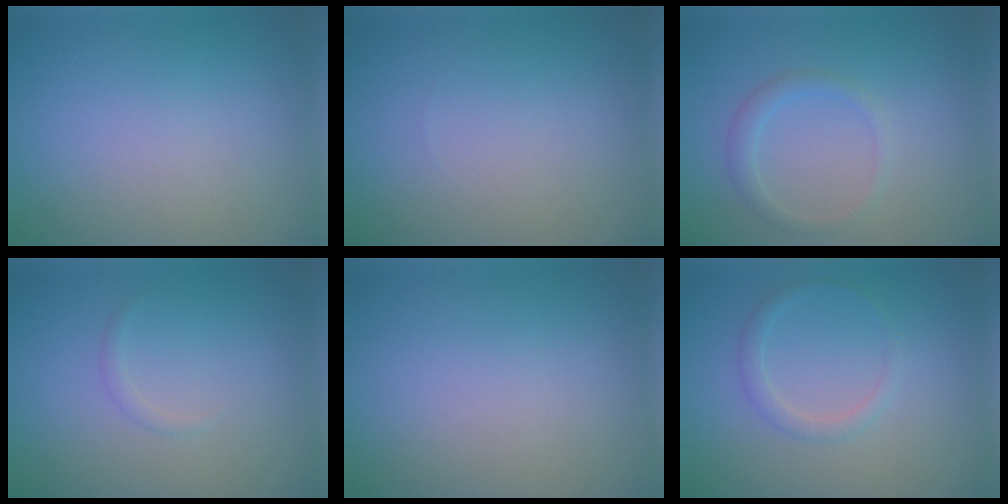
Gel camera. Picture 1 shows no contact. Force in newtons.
{"total": 0.0}
{"total": 1.5, "press": 1.5, "slide": 0.1}
{"total": 0.6, "press": 0.6, "slide": 0.0}
{"total": 0.0}
{"total": 1.5, "press": 1.5, "slide": 0.2}